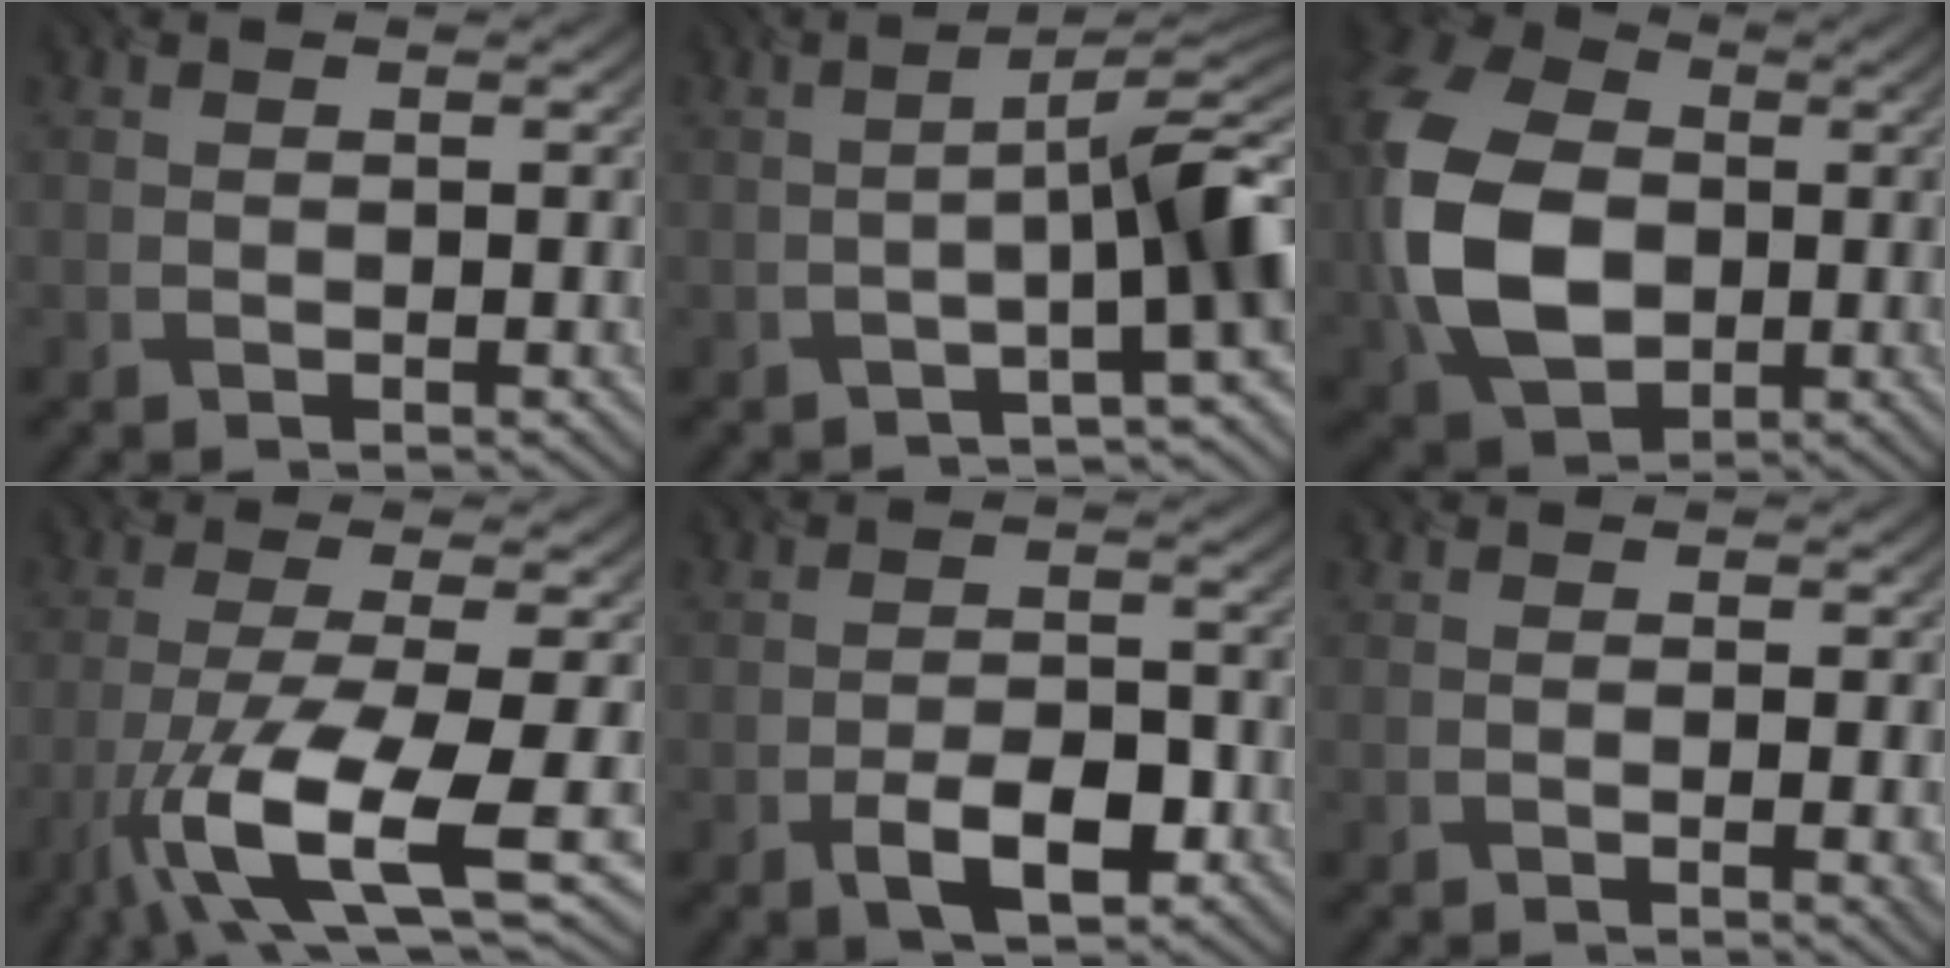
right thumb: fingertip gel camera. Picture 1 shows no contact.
{"total": 8.0, "force": [-2.2, 1.0, 7.6], "torque": [-0.108, 0.016, -0.041]}
{"total": 15.4, "force": [-0.8, 11.0, 10.8], "torque": [-0.287, -0.003, -0.022]}
{"total": 11.6, "force": [-4.7, 2.6, 10.3], "torque": [-0.186, -0.017, -0.085]}
{"total": 5.6, "force": [-2.6, 2.5, 4.2], "torque": [-0.073, 0.000, -0.047]}
{"total": 1.9, "force": [-0.3, 0.3, 1.8], "torque": [-0.028, 0.000, -0.004]}